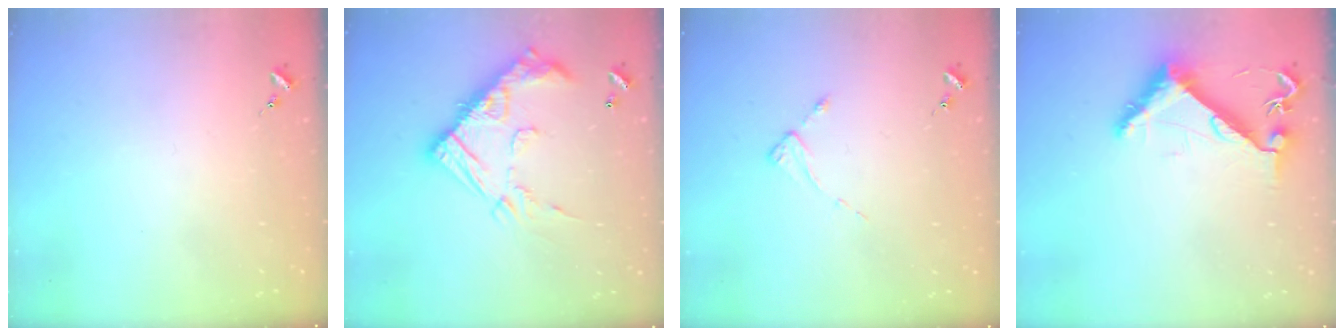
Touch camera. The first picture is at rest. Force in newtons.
{"total": 20.8, "press": 20.8, "slide": 0.6}
{"total": 2.1, "press": 2.0, "slide": 0.4}
{"total": 7.9, "press": 7.9, "slide": 0.4}